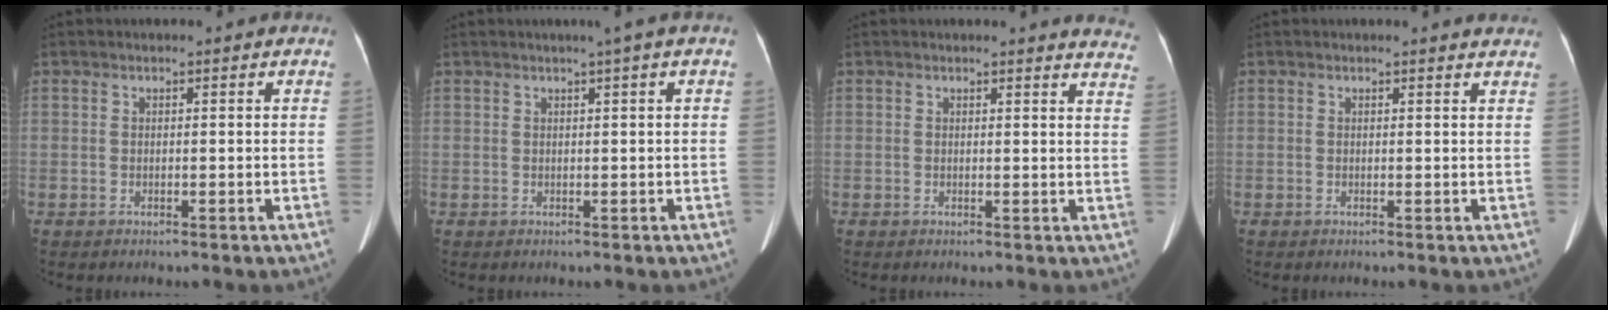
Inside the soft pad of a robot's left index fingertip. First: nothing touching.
{"total": 1.5, "force": [0.8, -0.5, 1.3], "torque": [-0.022, 0.000, 0.014]}
{"total": 7.0, "force": [7.0, 0.6, 0.8], "torque": [0.017, -0.048, 0.036]}
{"total": 2.8, "force": [2.7, 0.2, 0.4], "torque": [-0.008, -0.007, 0.012]}